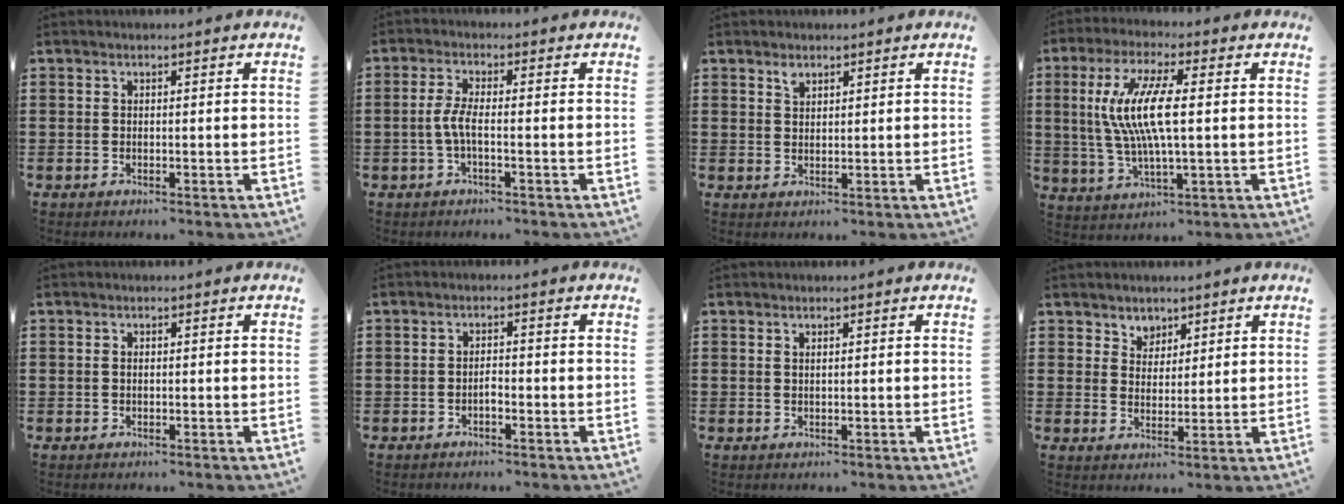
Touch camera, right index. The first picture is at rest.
{"total": 3.4, "force": [-0.9, 0.6, 3.2], "torque": [-0.089, -0.009, -0.028]}
{"total": 1.6, "force": [1.3, 0.8, 0.5], "torque": [-0.005, -0.001, 0.023]}
{"total": 10.2, "force": [1.0, 2.4, 9.9], "torque": [-0.217, -0.009, 0.007]}
{"total": 0.7, "force": [0.0, 0.5, 0.5], "torque": [-0.012, 0.001, 0.001]}
{"total": 1.5, "force": [-0.9, 0.6, 1.1], "torque": [-0.021, 0.002, -0.017]}
{"total": 0.5, "force": [0.3, 0.2, 0.4], "torque": [-0.007, 0.002, 0.006]}
{"total": 3.6, "force": [2.7, 2.4, -0.2], "torque": [-0.012, 0.007, 0.051]}